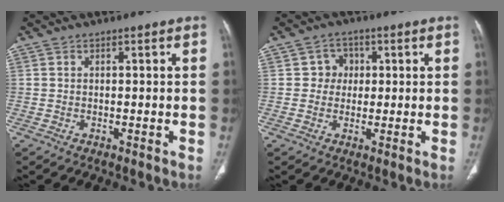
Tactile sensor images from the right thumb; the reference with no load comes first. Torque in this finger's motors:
{"motor_torque": [-0.11, 0.14, -0.13, -0.01, 0.05]}